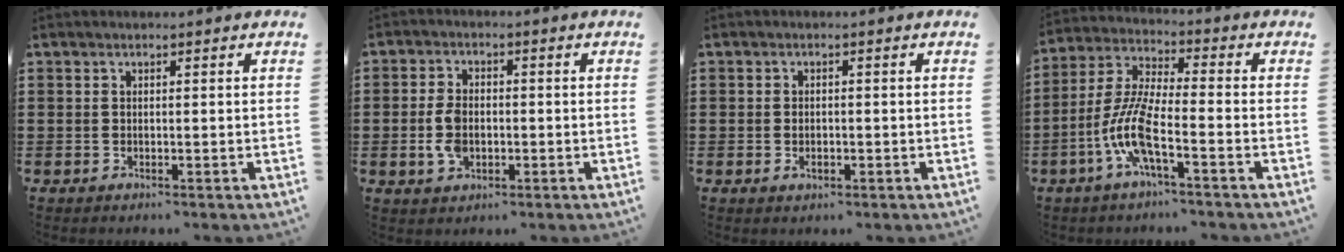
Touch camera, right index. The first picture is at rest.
{"total": 4.7, "force": [-0.8, 3.0, 3.6], "torque": [-0.088, -0.001, -0.020]}
{"total": 1.3, "force": [-0.4, 0.8, 1.0], "torque": [-0.019, 0.002, -0.007]}
{"total": 8.9, "force": [-4.1, 1.7, 7.8], "torque": [-0.184, -0.012, -0.083]}